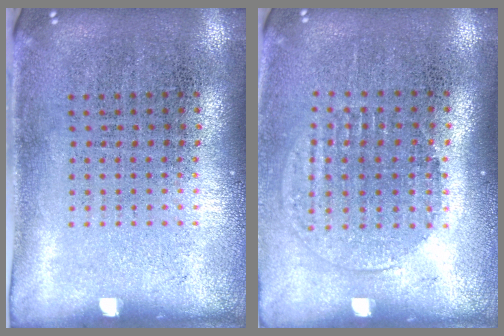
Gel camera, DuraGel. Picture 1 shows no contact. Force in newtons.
{"total": 1.4, "press": 1.2, "slide": 0.6}